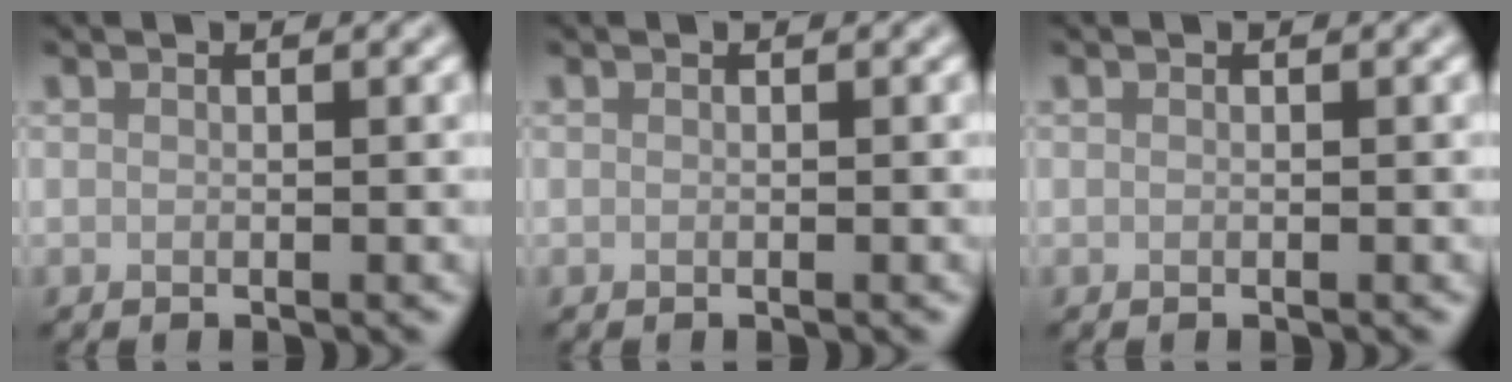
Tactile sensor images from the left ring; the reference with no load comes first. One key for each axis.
{"total": 0.0}
{"total": 0.0}